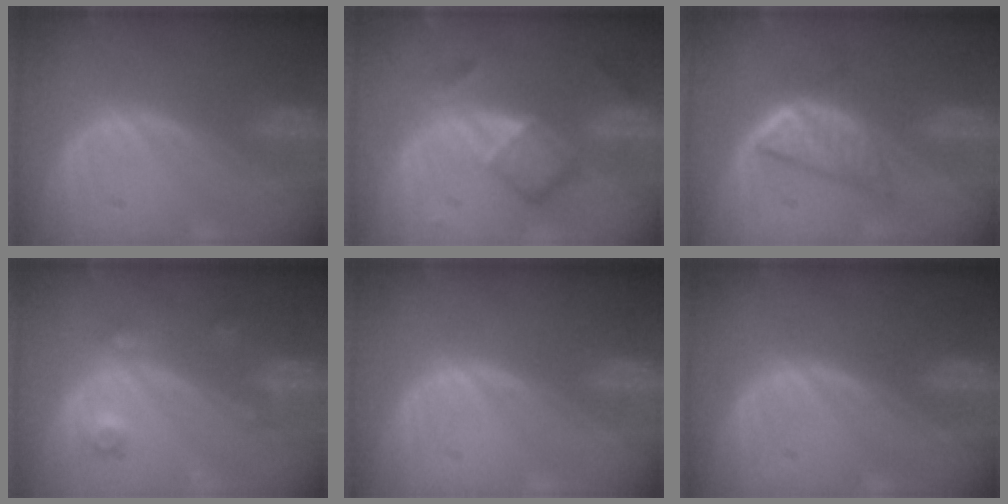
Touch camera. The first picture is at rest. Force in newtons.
{"total": 6.9, "press": 6.0, "slide": 3.5}
{"total": 5.4, "press": 5.0, "slide": 2.0}
{"total": 3.6, "press": 3.4, "slide": 1.3}
{"total": 0.0}
{"total": 0.0}